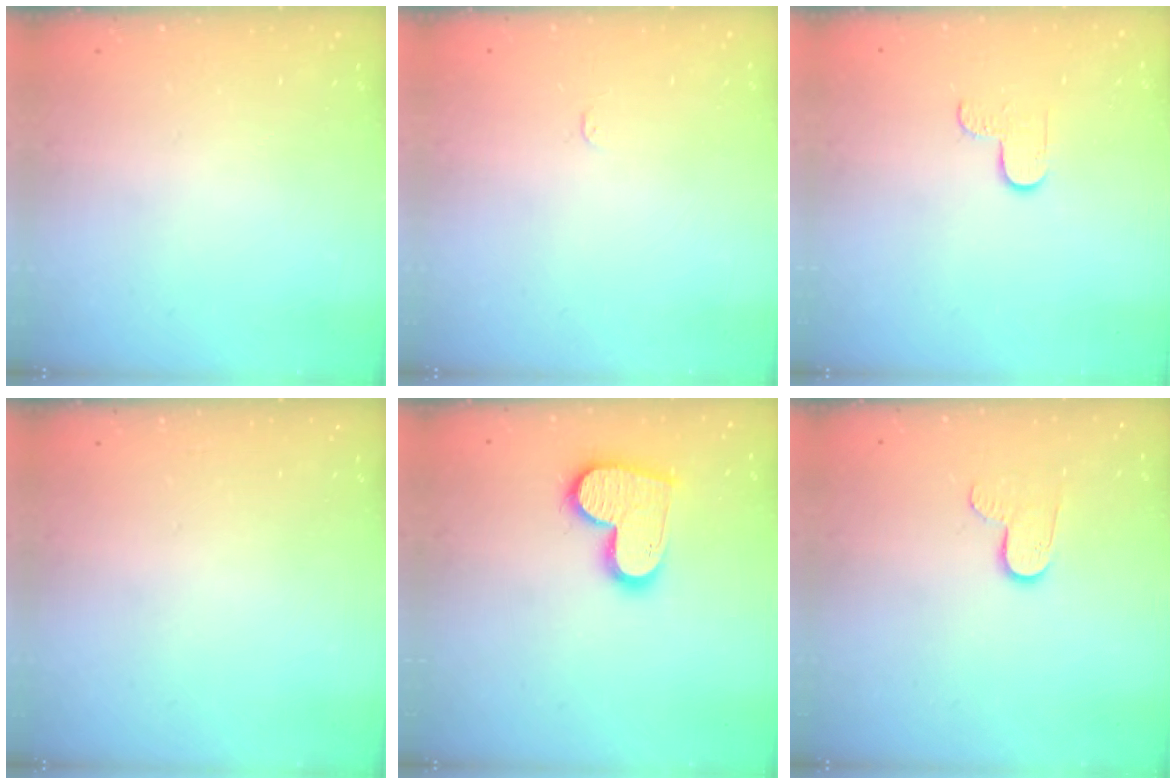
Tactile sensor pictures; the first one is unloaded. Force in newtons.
{"total": 2.4, "press": 2.4, "slide": 0.3}
{"total": 2.9, "press": 2.9, "slide": 0.3}
{"total": 0.0}
{"total": 15.2, "press": 15.1, "slide": 1.2}
{"total": 5.9, "press": 5.9, "slide": 0.4}